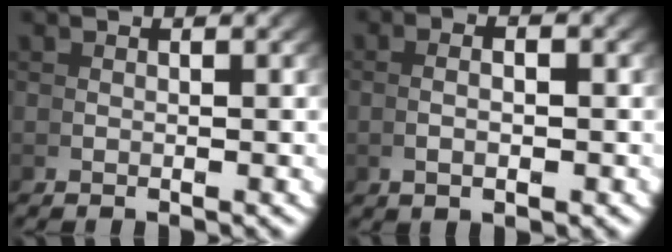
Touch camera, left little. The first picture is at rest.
{"total": 1.8, "force": [-0.2, 0.3, 1.8], "torque": [-0.028, 0.004, 0.001]}